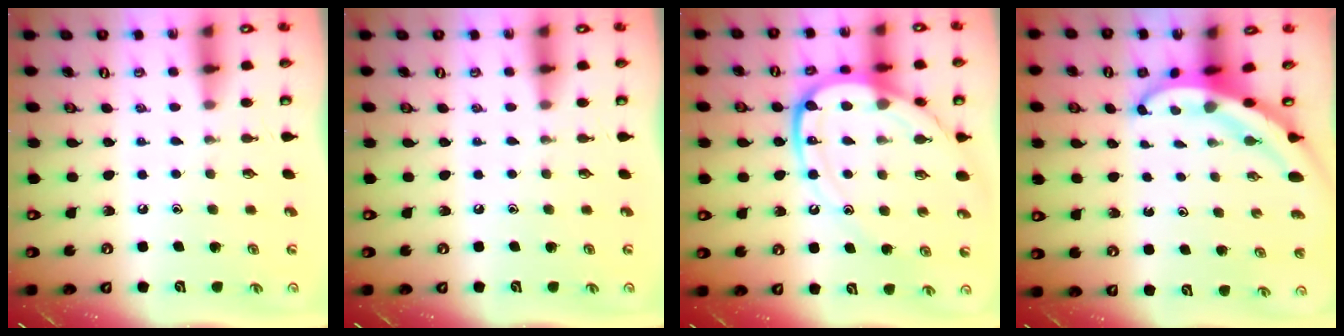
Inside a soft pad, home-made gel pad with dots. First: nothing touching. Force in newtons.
{"total": 0.0}
{"total": 14.3, "press": 14.3, "slide": 1.2}
{"total": 5.7, "press": 5.7, "slide": 0.4}